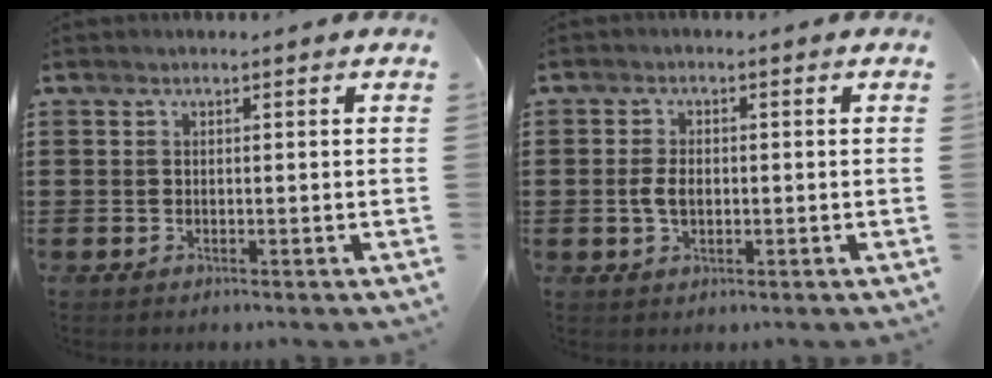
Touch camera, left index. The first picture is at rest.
{"total": 3.2, "force": [-0.4, 1.8, 2.5], "torque": [-0.065, -0.002, -0.012]}